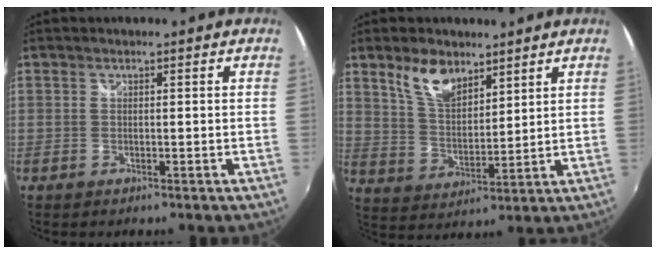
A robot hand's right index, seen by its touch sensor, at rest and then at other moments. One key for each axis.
{"total": 8.9, "fx": 5.9, "fy": 4.3, "fz": 5.0, "tx": -0.092, "ty": 0.010, "tz": 0.116}